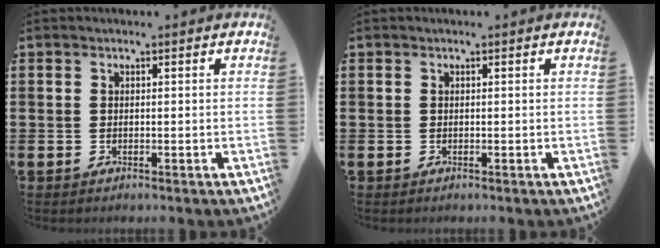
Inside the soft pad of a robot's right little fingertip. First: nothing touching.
{"total": 0.0}